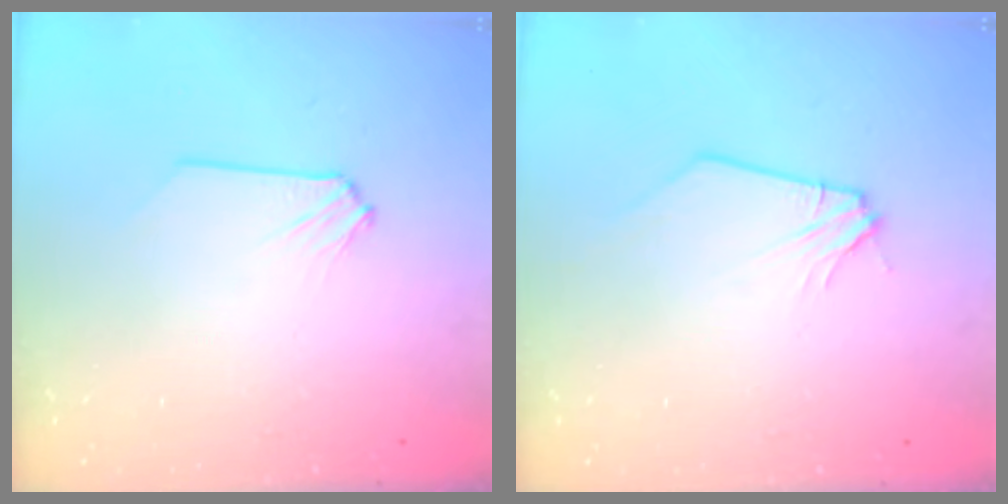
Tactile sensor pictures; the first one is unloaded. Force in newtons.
{"total": 0.0}